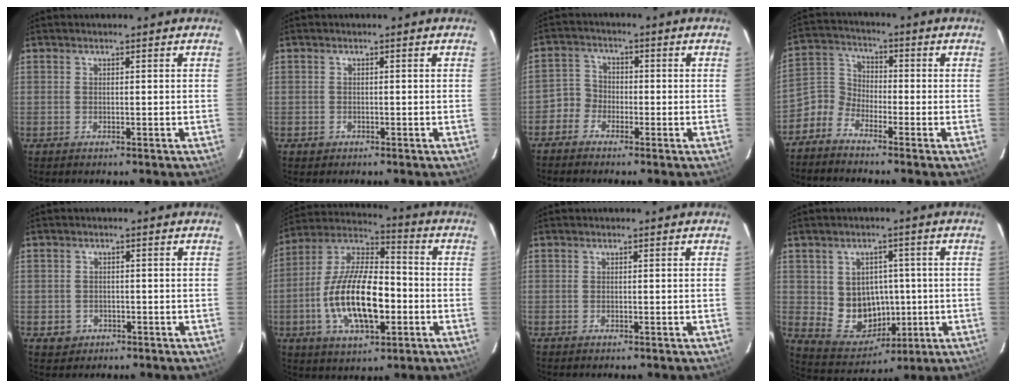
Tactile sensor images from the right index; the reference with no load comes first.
{"total": 1.7, "force": [-0.5, 1.6, 0.1], "torque": [-0.002, 0.004, -0.004]}
{"total": 4.0, "force": [-2.4, 3.1, 0.3], "torque": [-0.006, 0.016, -0.055]}
{"total": 5.3, "force": [-3.7, 3.5, 1.5], "torque": [-0.039, 0.020, -0.094]}
{"total": 3.2, "force": [-0.9, 3.0, 0.4], "torque": [-0.013, 0.006, -0.007]}
{"total": 19.0, "force": [-4.5, 8.3, 16.5], "torque": [-0.327, 0.001, -0.078]}
{"total": 0.0}
{"total": 10.6, "force": [-0.3, 9.6, 4.5], "torque": [-0.092, 0.005, 0.020]}